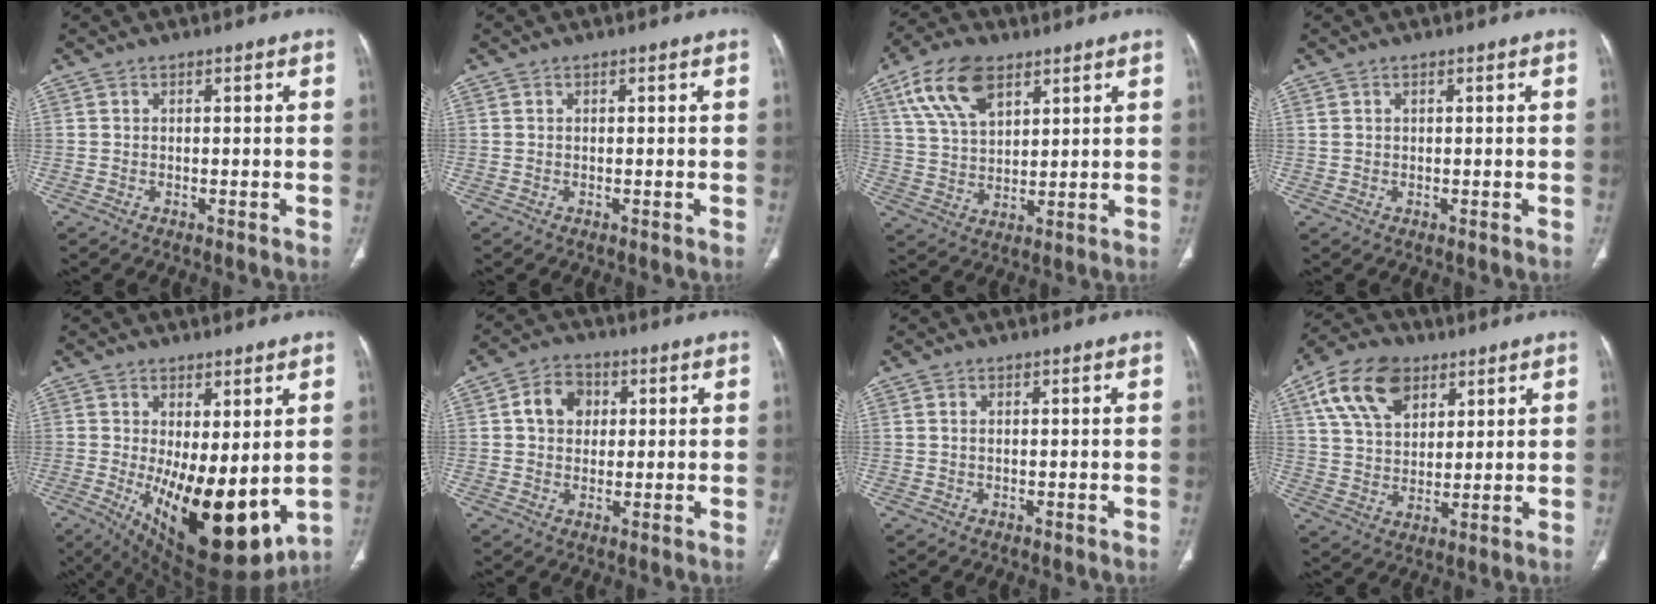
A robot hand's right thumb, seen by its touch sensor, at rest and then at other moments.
{"total": 0.0}
{"total": 12.5, "force": [6.6, 6.6, 8.2], "torque": [-0.146, -0.013, 0.128]}
{"total": 0.8, "force": [0.3, 0.6, 0.5], "torque": [-0.014, 0.008, 0.012]}
{"total": 18.4, "force": [-1.9, 7.7, 16.6], "torque": [-0.256, -0.040, -0.002]}
{"total": 6.8, "force": [1.5, 5.4, 3.8], "torque": [-0.042, 0.007, 0.019]}
{"total": 0.5, "force": [0.1, 0.3, 0.4], "torque": [-0.013, 0.005, 0.003]}
{"total": 14.1, "force": [6.8, 8.9, 8.6], "torque": [-0.143, -0.010, 0.125]}